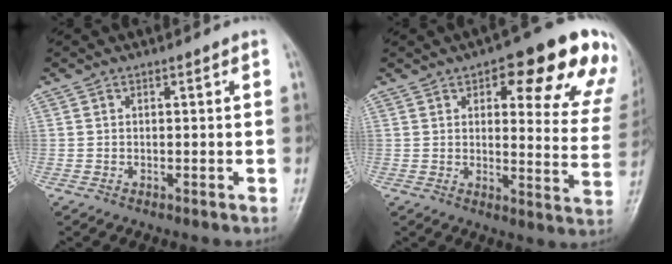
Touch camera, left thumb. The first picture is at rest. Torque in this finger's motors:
{"motor_torque": [0.71, 0.71, 1.48, -1.29, 0.06]}